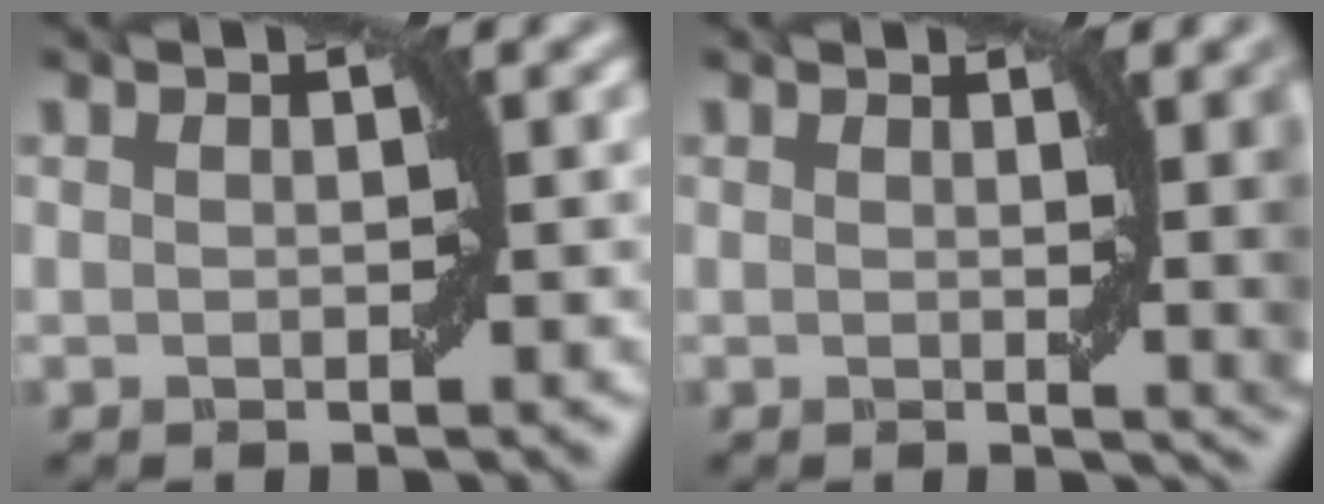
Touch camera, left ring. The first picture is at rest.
{"total": 8.2, "force": [1.2, 2.8, 7.6], "torque": [-0.050, 0.006, 0.016]}